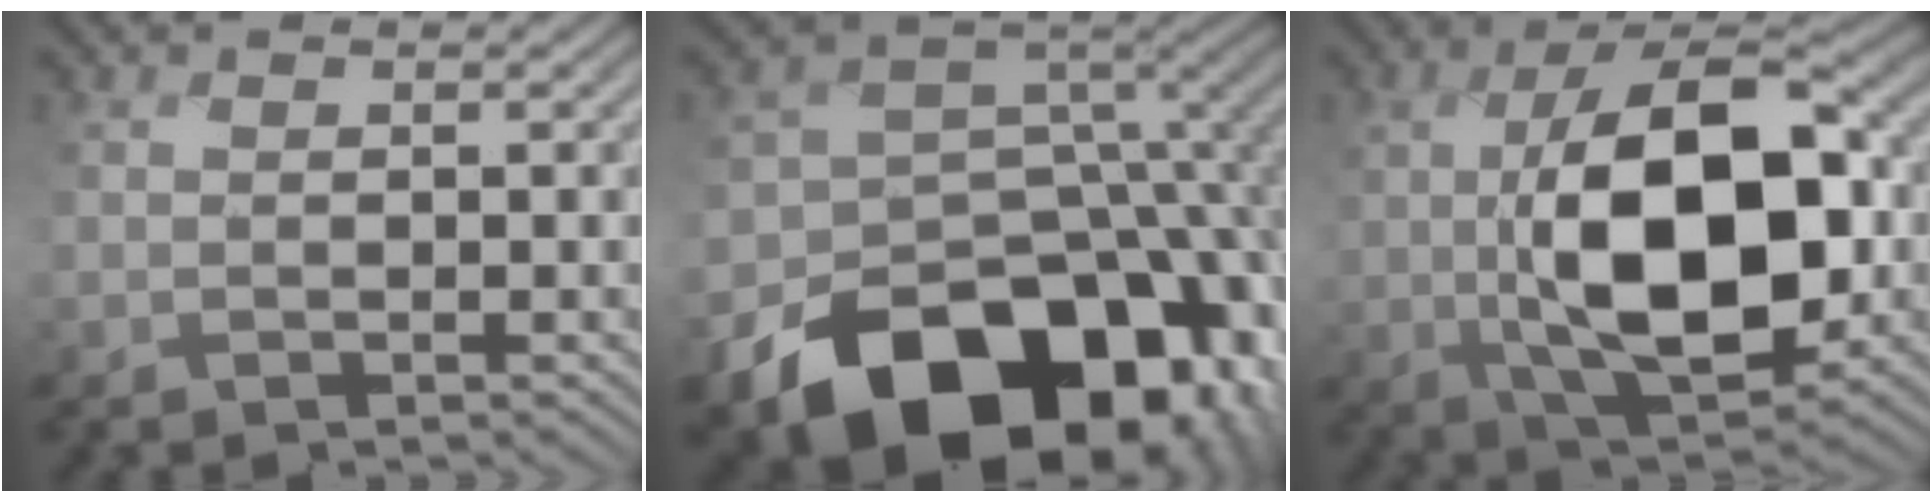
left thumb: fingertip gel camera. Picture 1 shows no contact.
{"total": 18.9, "force": [-11.1, 12.5, 8.9], "torque": [-0.174, -0.055, -0.157]}
{"total": 15.4, "force": [-0.6, 8.6, 12.8], "torque": [-0.238, -0.002, -0.007]}